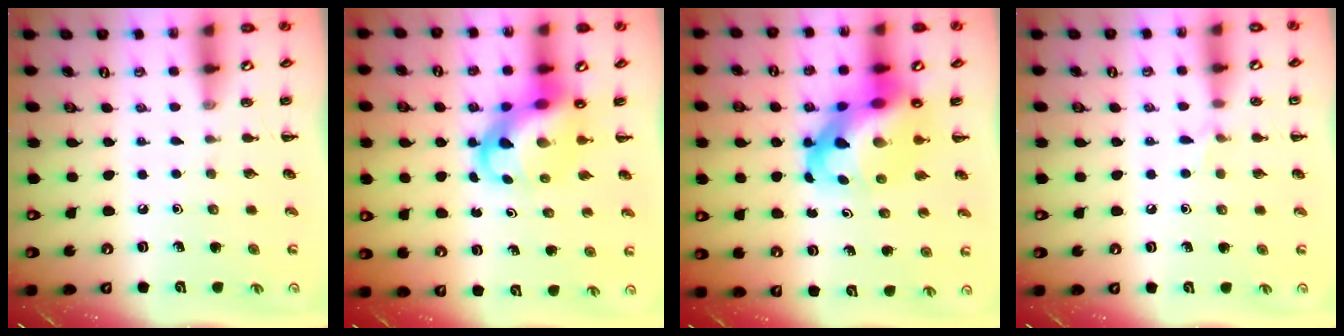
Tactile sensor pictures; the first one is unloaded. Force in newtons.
{"total": 8.8, "press": 8.4, "slide": 2.7}
{"total": 15.4, "press": 14.8, "slide": 4.3}
{"total": 5.1, "press": 4.8, "slide": 1.7}